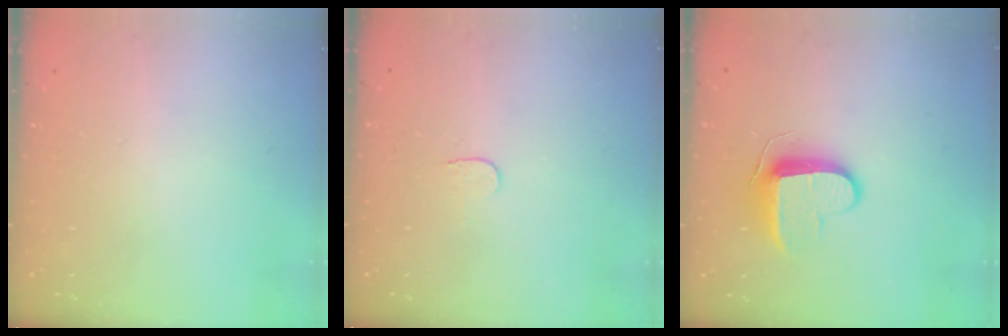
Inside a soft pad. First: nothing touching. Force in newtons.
{"total": 3.2, "press": 3.2, "slide": 0.3}
{"total": 10.5, "press": 10.4, "slide": 1.2}